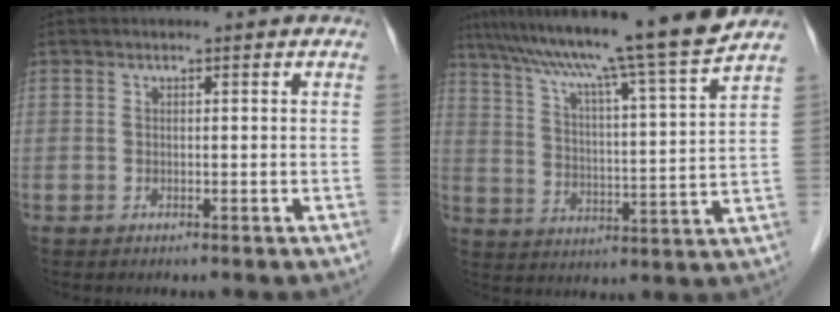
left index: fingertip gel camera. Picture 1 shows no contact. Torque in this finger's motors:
{"motor_torque": [0.21, -0.32, 0.72, 0.21]}